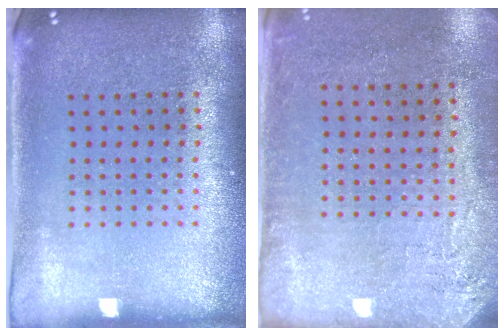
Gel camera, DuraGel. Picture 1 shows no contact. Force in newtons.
{"total": 2.7, "press": 2.2, "slide": 1.5}